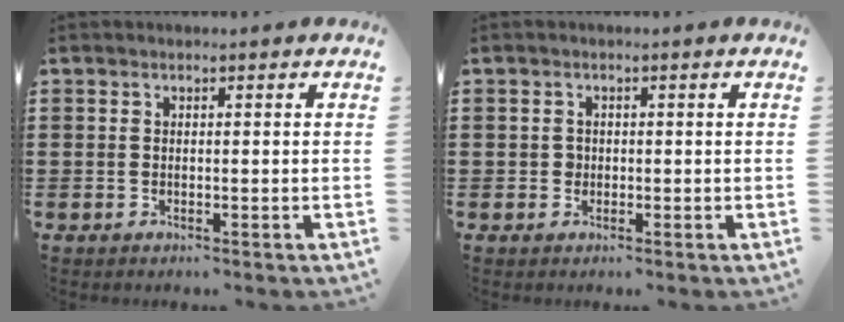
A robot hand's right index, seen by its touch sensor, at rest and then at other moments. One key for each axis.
{"total": 1.0, "fx": 0.1, "fy": 1.0, "fz": 0.3, "tx": -0.006, "ty": 0.006, "tz": 0.001}